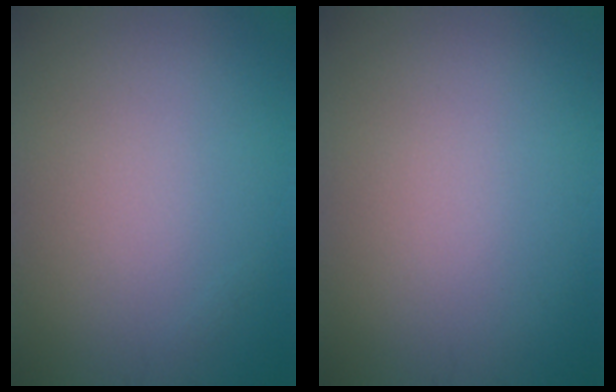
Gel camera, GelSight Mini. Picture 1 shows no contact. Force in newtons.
{"total": 0.0}